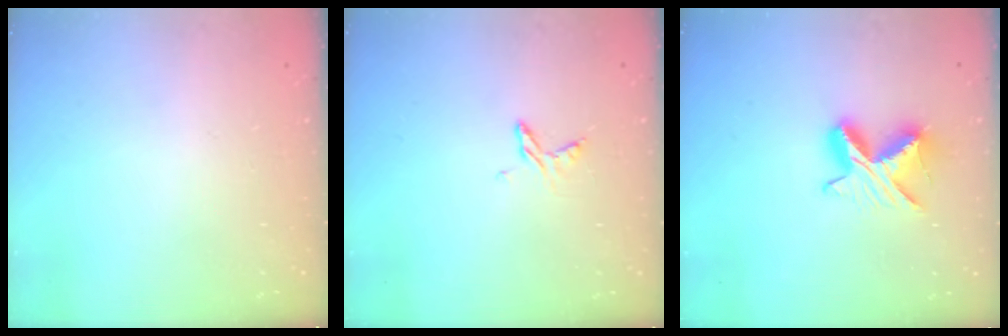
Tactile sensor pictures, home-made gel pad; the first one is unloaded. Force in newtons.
{"total": 5.4, "press": 5.4, "slide": 0.5}
{"total": 9.0, "press": 9.0, "slide": 0.3}